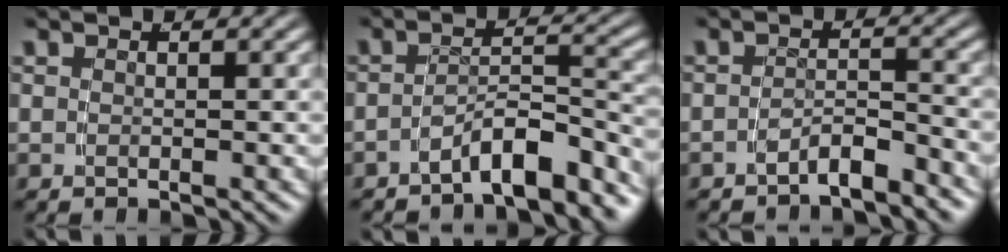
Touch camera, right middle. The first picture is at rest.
{"total": 6.4, "force": [-5.2, 1.9, 3.2], "torque": [-0.024, -0.002, -0.076]}
{"total": 3.2, "force": [-3.0, 0.6, 0.9], "torque": [-0.001, -0.004, -0.051]}